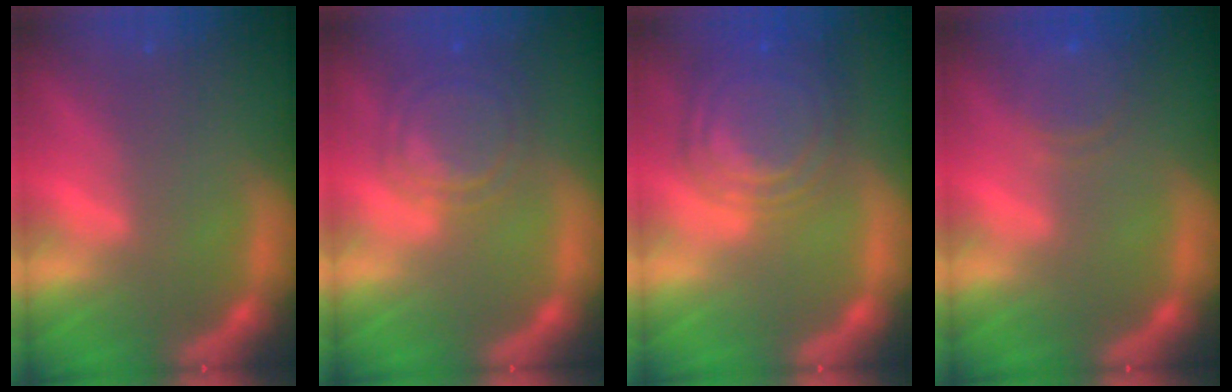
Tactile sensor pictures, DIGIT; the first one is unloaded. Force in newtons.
{"total": 6.5}
{"total": 10.0}
{"total": 4.0}